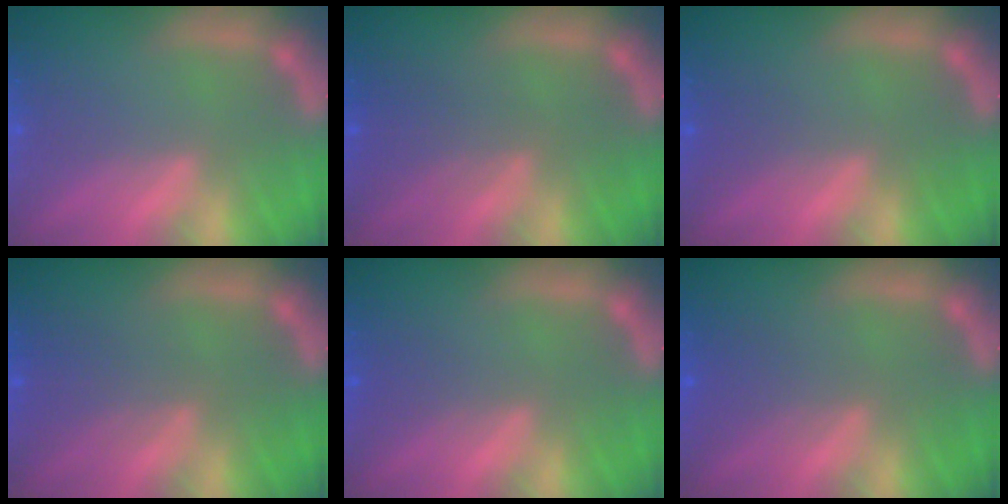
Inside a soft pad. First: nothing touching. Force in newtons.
{"total": 3.0}
{"total": 1.0}
{"total": 3.0}
{"total": 1.5}
{"total": 2.4}